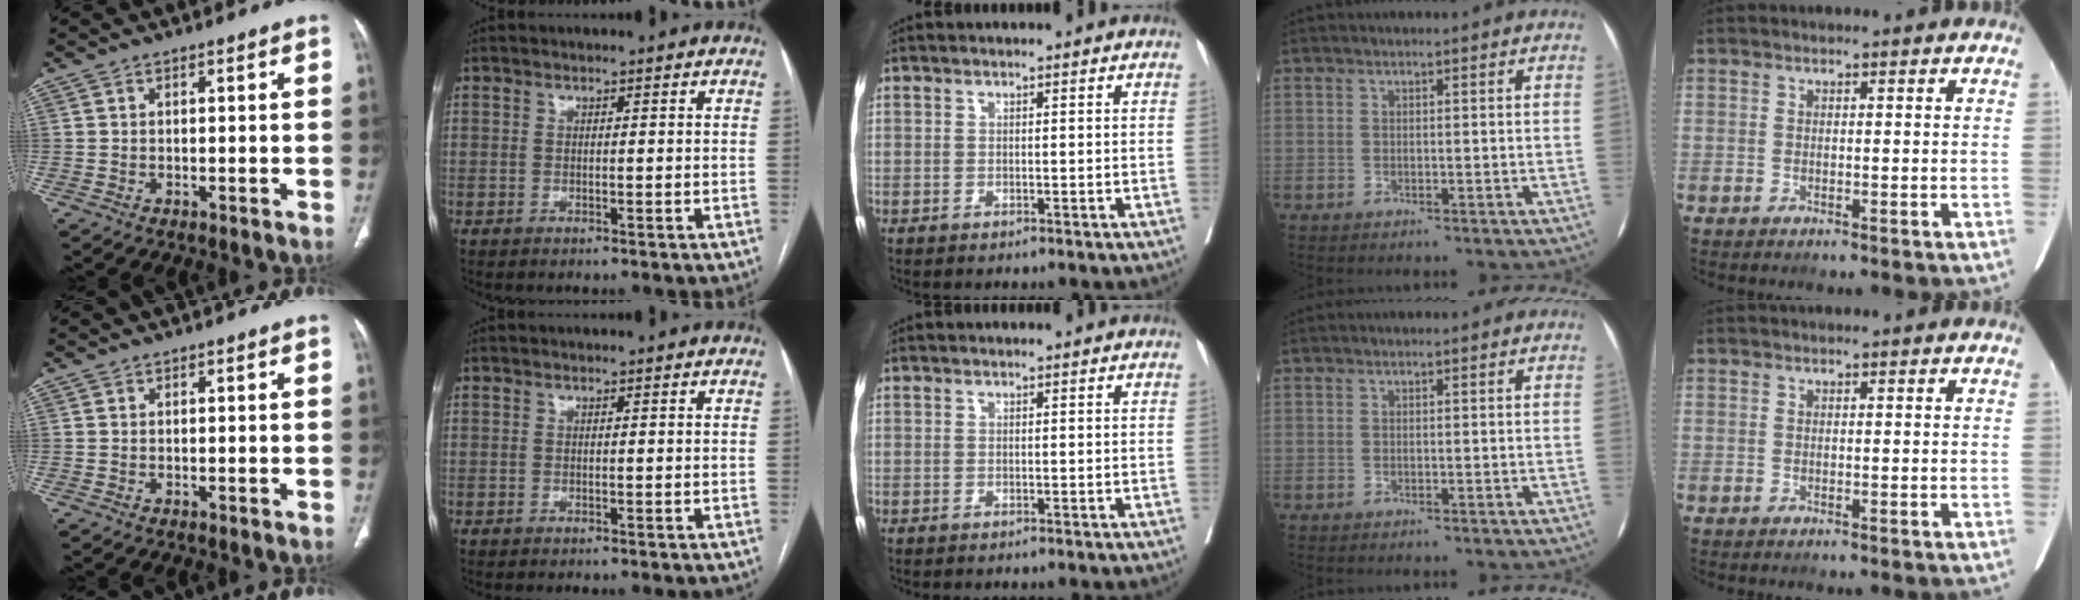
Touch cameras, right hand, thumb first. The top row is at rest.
{}